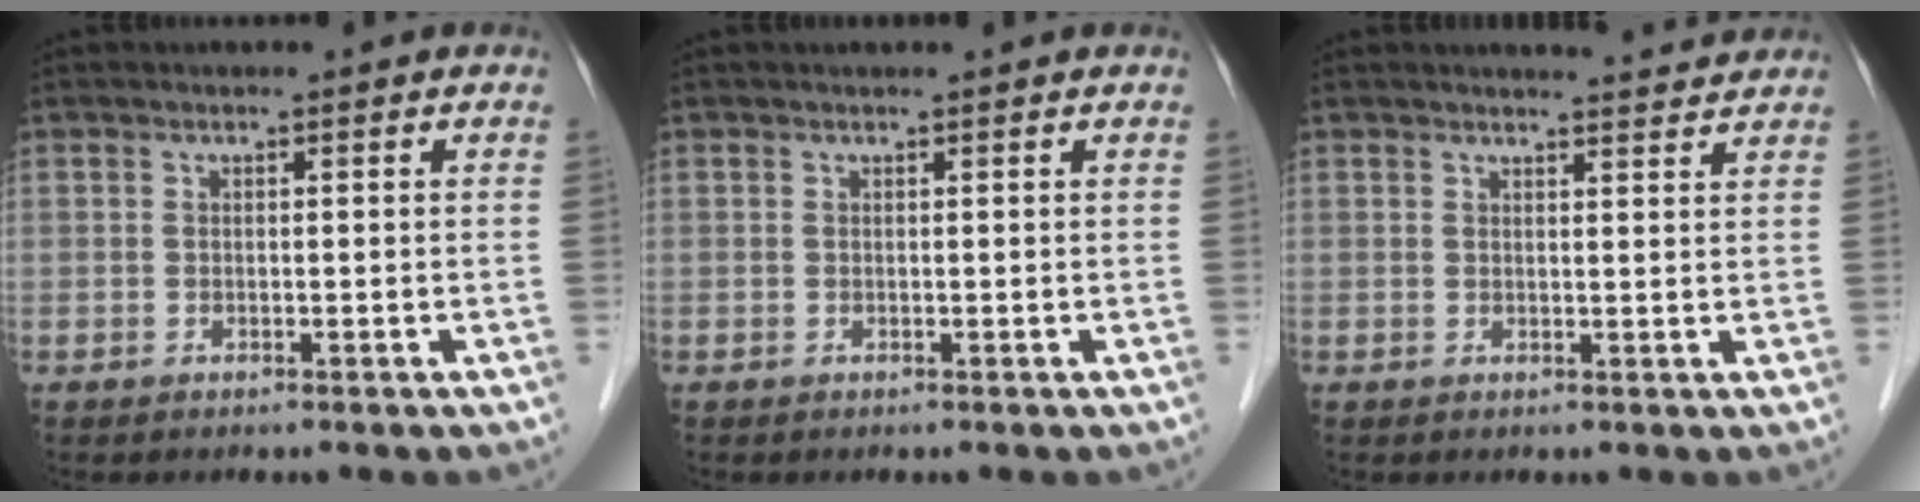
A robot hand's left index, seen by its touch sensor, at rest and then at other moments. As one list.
[{"total": 1.5, "force": [1.3, 0.4, 0.5], "torque": [0.002, 0.017, 0.018]}, {"total": 4.4, "force": [4.3, 0.4, 0.6], "torque": [-0.010, 0.001, 0.049]}]